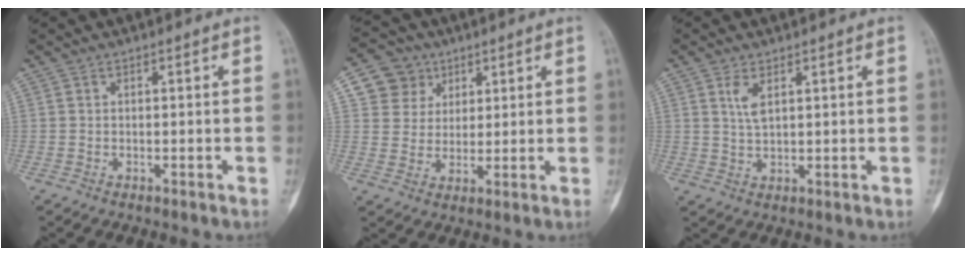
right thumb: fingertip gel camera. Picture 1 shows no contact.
{"total": 7.9, "force": [3.6, 6.9, 1.4], "torque": [0.009, -0.012, 0.065]}
{"total": 3.3, "force": [1.6, 1.4, 2.5], "torque": [-0.048, -0.005, 0.036]}